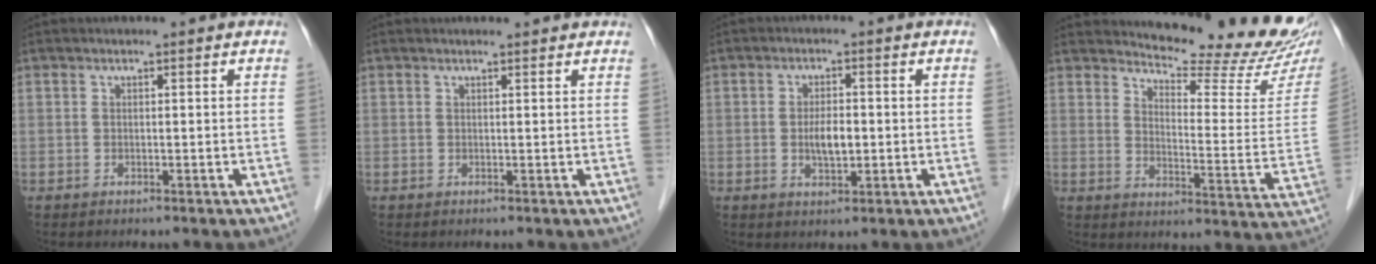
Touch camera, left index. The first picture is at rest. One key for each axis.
{"total": 2.3, "fx": 2.2, "fy": 0.4, "fz": 0.3, "tx": -0.014, "ty": 0.010, "tz": 0.022}
{"total": 3.7, "fx": -0.3, "fy": 0.8, "fz": 3.6, "tx": -0.072, "ty": -0.004, "tz": -0.003}
{"total": 16.8, "fx": 16.1, "fy": 0.2, "fz": 4.7, "tx": -0.069, "ty": -0.105, "tz": 0.191}